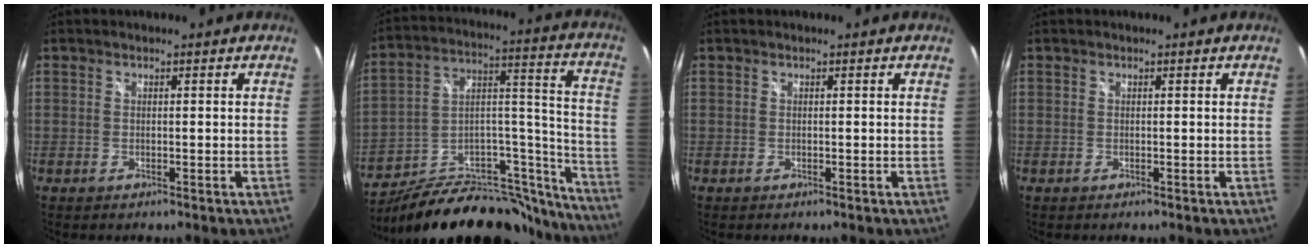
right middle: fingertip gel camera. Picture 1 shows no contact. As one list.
[{"total": 29.8, "force": [-23.7, 11.8, 13.7], "torque": [-0.181, 0.061, -0.335]}, {"total": 0.0}, {"total": 0.0}]